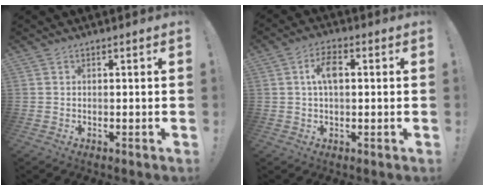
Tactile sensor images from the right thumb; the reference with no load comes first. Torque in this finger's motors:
{"motor_torque": [0.00, 0.00, 0.00, 0.00, 0.00]}